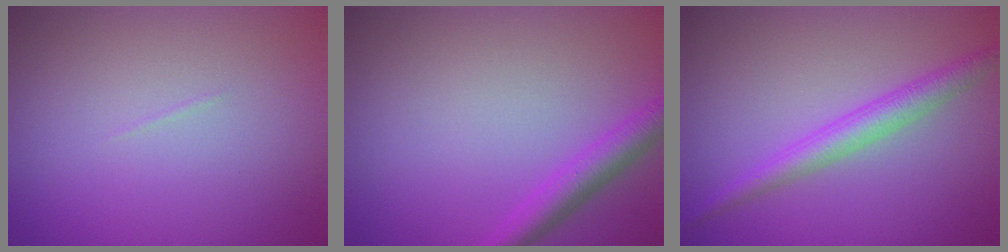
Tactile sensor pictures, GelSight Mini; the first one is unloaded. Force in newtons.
{"total": 2.7, "press": 2.7, "slide": 0.2}
{"total": 2.9, "press": 2.9, "slide": 0.0}